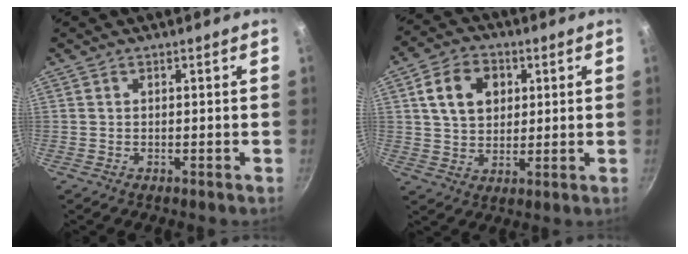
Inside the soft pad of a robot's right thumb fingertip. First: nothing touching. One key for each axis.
{"total": 10.5, "fx": 3.0, "fy": 7.8, "fz": 6.3, "tx": -0.089, "ty": 0.003, "tz": 0.047}